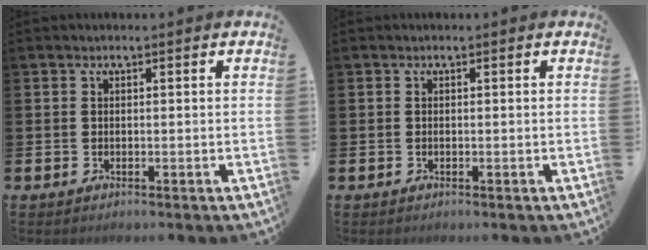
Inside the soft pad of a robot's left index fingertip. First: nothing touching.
{"total": 0.0}